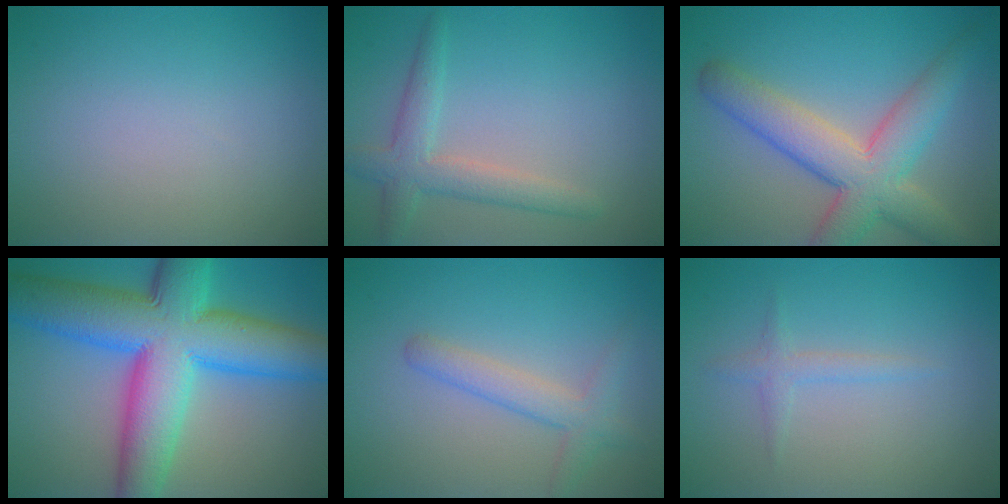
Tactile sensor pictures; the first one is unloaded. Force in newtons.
{"total": 3.2, "press": 3.2, "slide": 0.1}
{"total": 7.4, "press": 7.4, "slide": 0.7}
{"total": 13.9, "press": 13.9, "slide": 0.0}
{"total": 2.8, "press": 2.8, "slide": 0.1}
{"total": 1.3, "press": 1.2, "slide": 0.0}